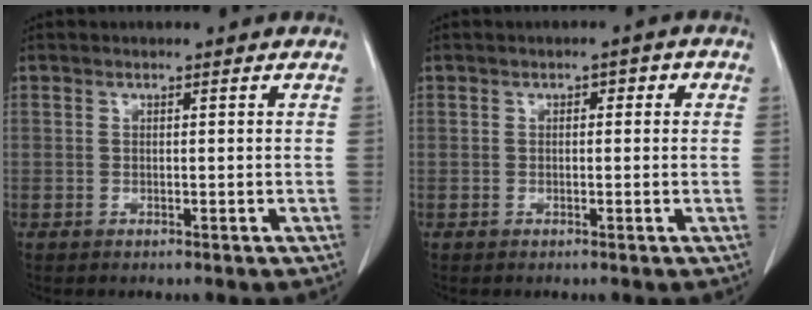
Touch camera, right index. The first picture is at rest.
{"total": 1.7, "force": [0.3, 1.0, 1.4], "torque": [-0.018, 0.019, 0.003]}